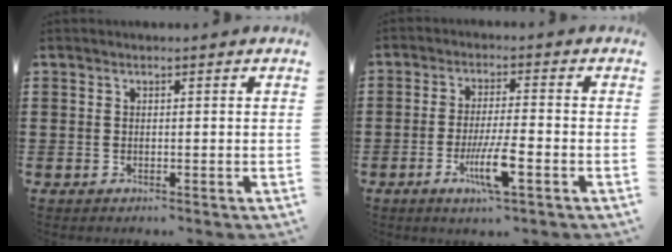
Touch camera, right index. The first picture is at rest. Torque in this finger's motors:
{"motor_torque": [2.14, 0.00, 0.53, 0.12]}